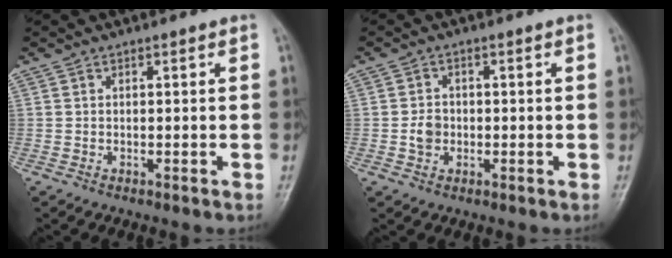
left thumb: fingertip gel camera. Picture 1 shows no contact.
{"total": 3.0, "force": [-0.5, 2.5, 1.6], "torque": [-0.019, 0.006, -0.012]}